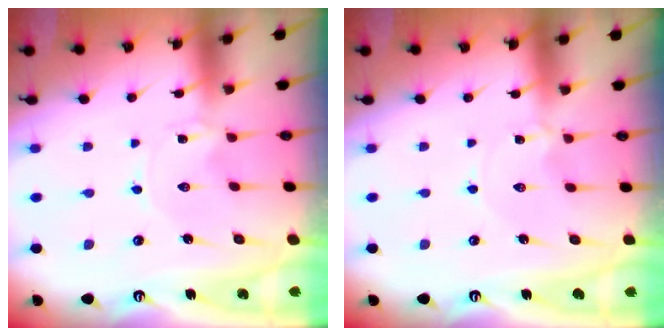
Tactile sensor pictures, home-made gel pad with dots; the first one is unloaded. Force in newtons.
{"total": 0.5, "press": 0.5, "slide": 0.2}